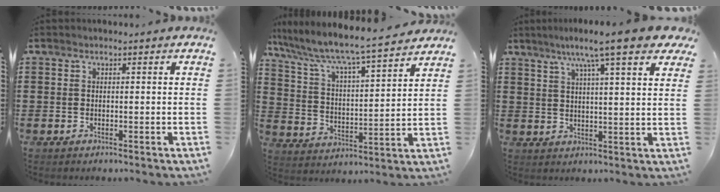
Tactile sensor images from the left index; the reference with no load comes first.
{"total": 6.0, "force": [5.4, 0.1, 2.6], "torque": [-0.077, -0.045, 0.081]}
{"total": 9.3, "force": [6.8, 0.5, 6.3], "torque": [-0.127, -0.017, 0.111]}